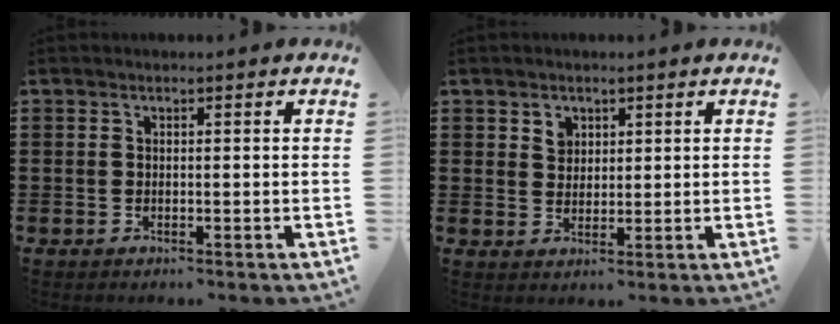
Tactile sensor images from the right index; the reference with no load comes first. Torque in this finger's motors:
{"motor_torque": [0.01, 0.00, 0.01, 0.03]}